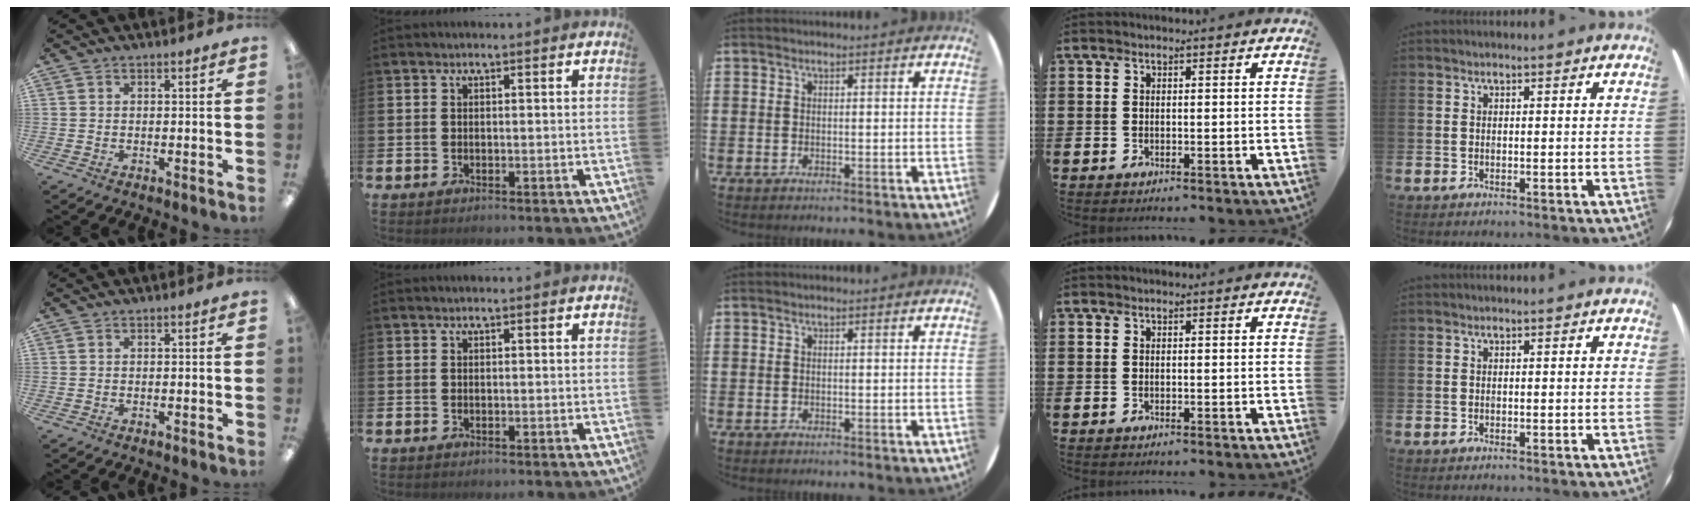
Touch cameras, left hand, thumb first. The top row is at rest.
{}